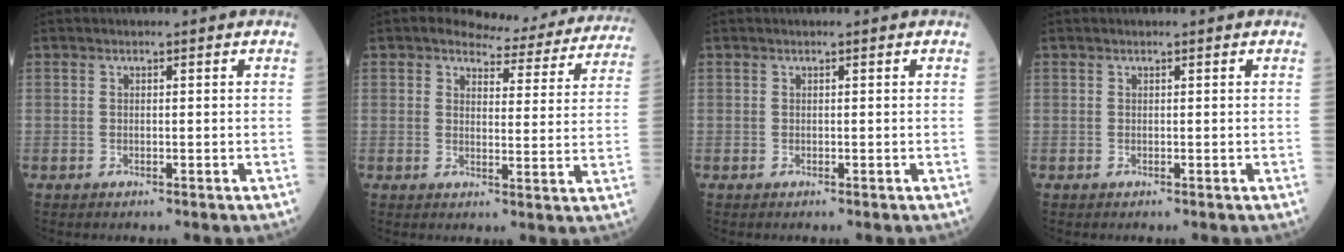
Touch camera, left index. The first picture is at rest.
{"total": 12.8, "force": [11.8, 4.1, 2.8], "torque": [-0.013, -0.018, 0.118]}
{"total": 0.0}
{"total": 0.0}